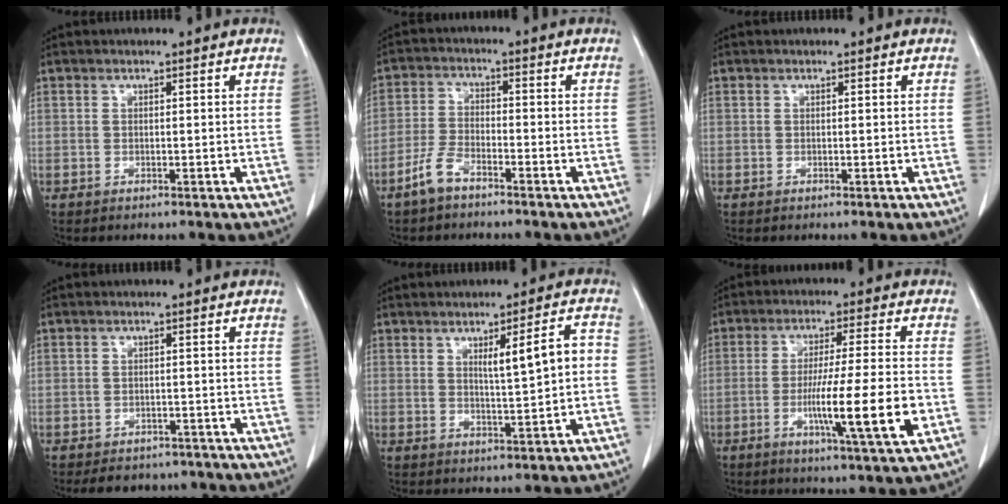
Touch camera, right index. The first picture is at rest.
{"total": 4.5, "force": [-3.3, 1.6, 2.6], "torque": [-0.067, 0.003, -0.065]}
{"total": 0.0}
{"total": 7.5, "force": [-6.5, 3.6, 0.9], "torque": [-0.002, 0.007, -0.075]}
{"total": 6.3, "force": [0.7, 0.4, 6.2], "torque": [-0.096, 0.009, 0.015]}
{"total": 12.5, "force": [-3.5, -0.4, 12.0], "torque": [-0.204, -0.016, -0.061]}